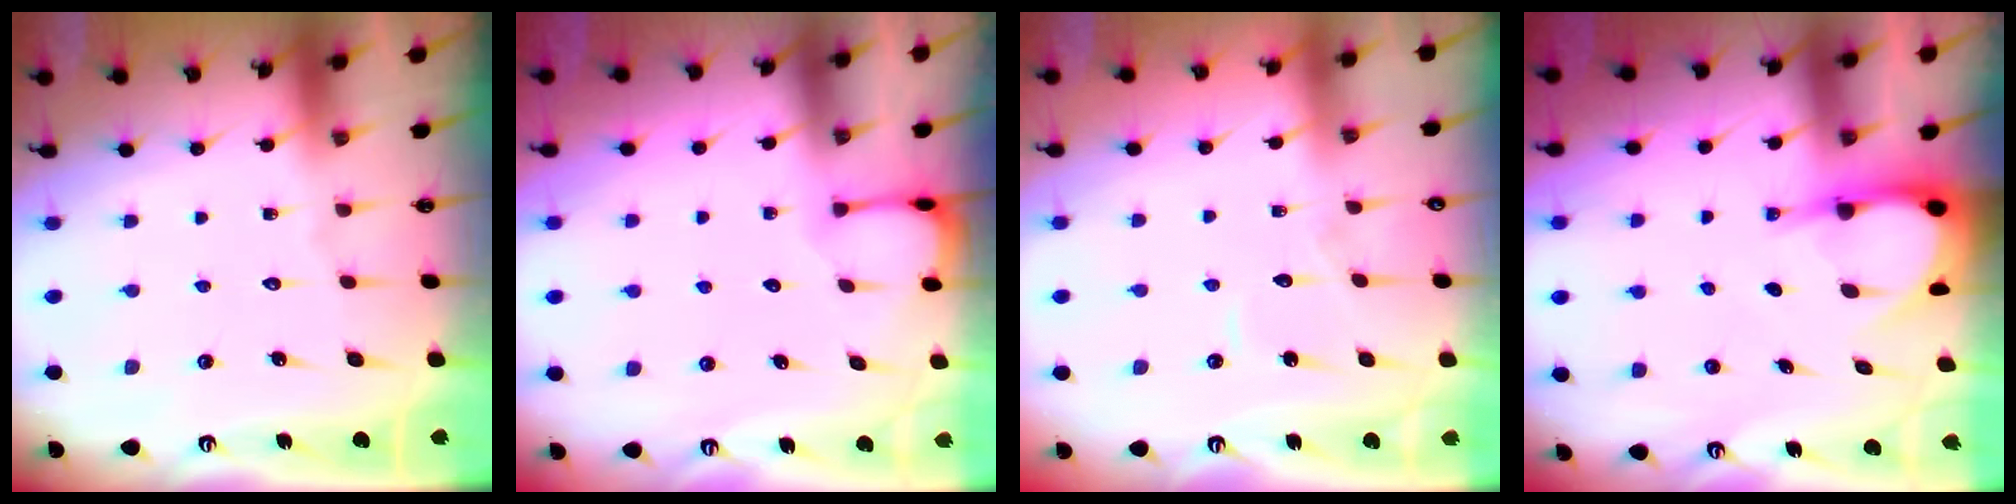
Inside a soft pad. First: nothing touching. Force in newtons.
{"total": 1.9, "press": 1.9, "slide": 0.2}
{"total": 4.1, "press": 4.1, "slide": 0.5}
{"total": 5.2, "press": 5.1, "slide": 0.7}